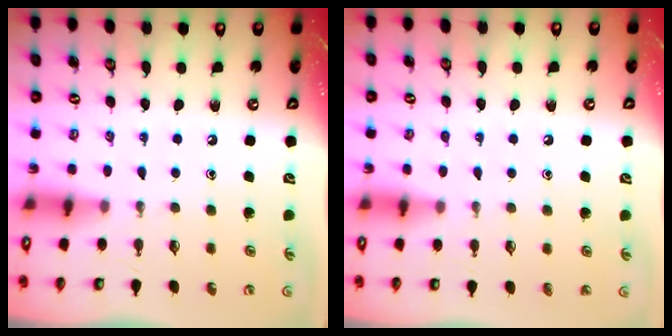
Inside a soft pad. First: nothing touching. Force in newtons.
{"total": 4.3, "press": 4.2, "slide": 0.4}